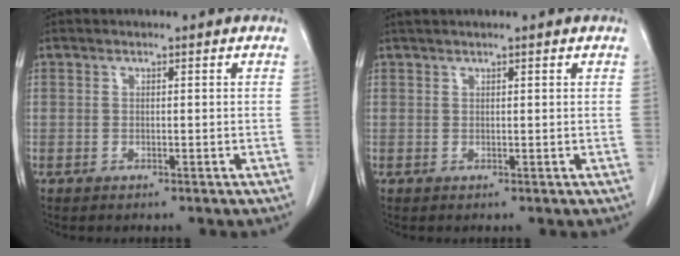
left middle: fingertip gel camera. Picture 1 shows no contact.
{"total": 3.0, "force": [2.4, 0.1, 1.8], "torque": [-0.026, 0.030, 0.038]}